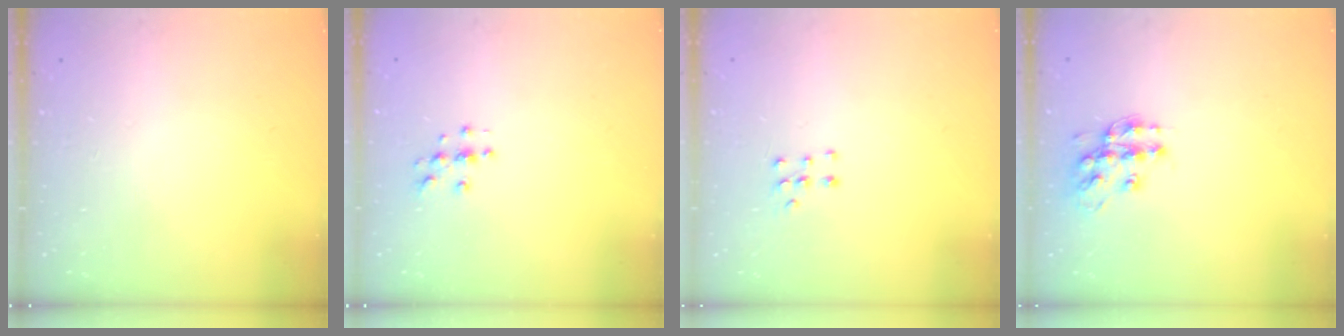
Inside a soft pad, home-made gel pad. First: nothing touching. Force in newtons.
{"total": 4.6, "press": 4.6, "slide": 0.4}
{"total": 5.5, "press": 5.5, "slide": 0.9}
{"total": 12.6, "press": 12.5, "slide": 0.9}